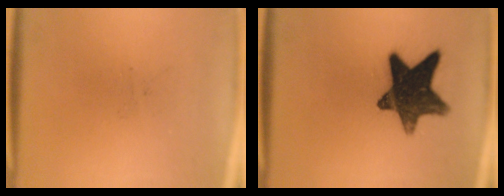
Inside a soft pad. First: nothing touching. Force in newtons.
{"total": 13.7}